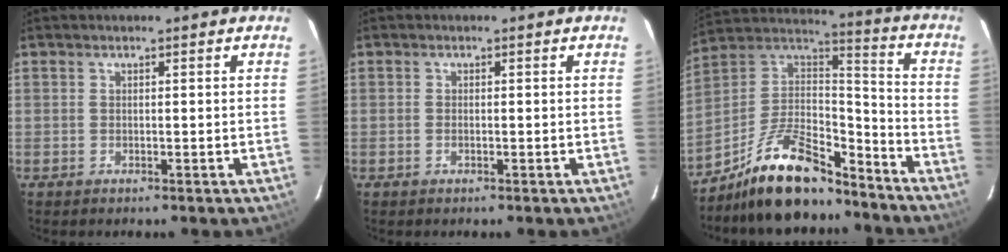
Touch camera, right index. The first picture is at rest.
{"total": 0.7, "force": [-0.3, 0.3, 0.5], "torque": [-0.012, 0.000, -0.006]}
{"total": 18.6, "force": [-13.6, 6.6, 10.7], "torque": [-0.220, 0.013, -0.235]}